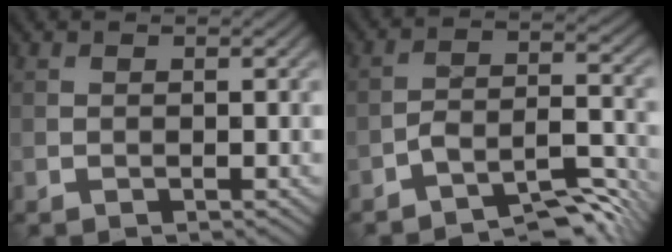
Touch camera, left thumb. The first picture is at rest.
{"total": 7.6, "force": [-6.2, 1.6, 4.1], "torque": [-0.067, 0.007, -0.111]}